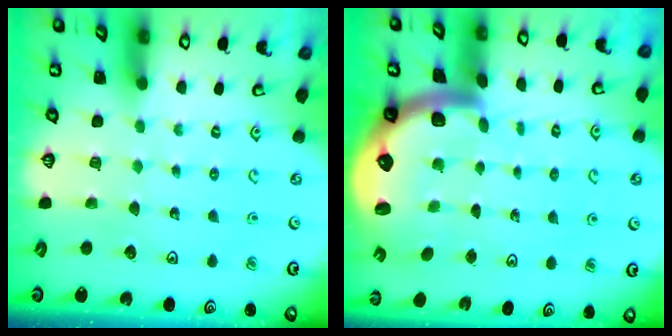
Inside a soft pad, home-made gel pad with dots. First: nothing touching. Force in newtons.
{"total": 4.8, "press": 4.6, "slide": 1.6}